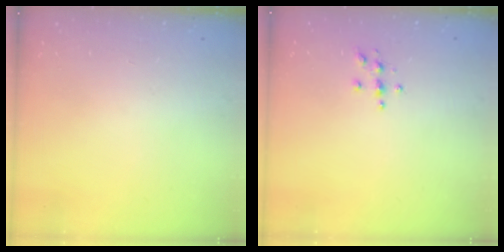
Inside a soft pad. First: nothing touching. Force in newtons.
{"total": 3.6, "press": 3.6, "slide": 0.4}